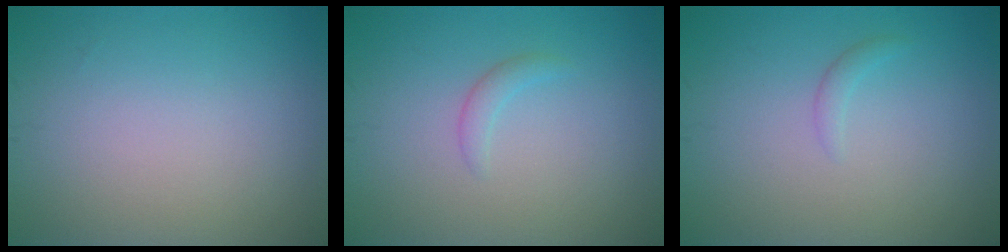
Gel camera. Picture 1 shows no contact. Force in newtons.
{"total": 1.0, "press": 1.0, "slide": 0.1}
{"total": 0.8, "press": 0.8, "slide": 0.0}